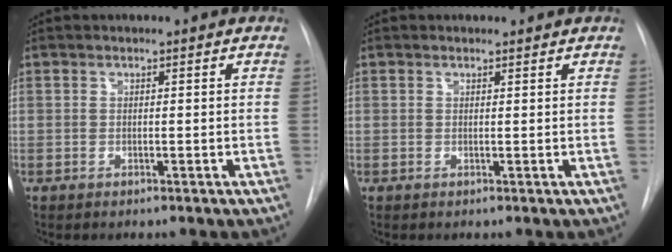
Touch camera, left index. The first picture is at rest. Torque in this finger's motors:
{"motor_torque": [0.20, -0.05, -0.07, 0.00]}